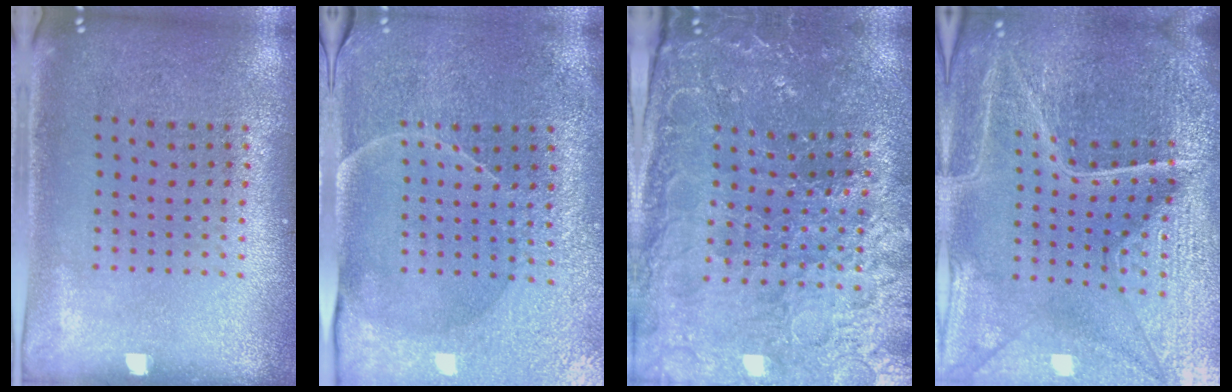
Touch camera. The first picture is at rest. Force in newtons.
{"total": 3.7, "press": 3.6, "slide": 1.0}
{"total": 3.4, "press": 3.4, "slide": 0.3}
{"total": 6.1, "press": 5.5, "slide": 2.7}